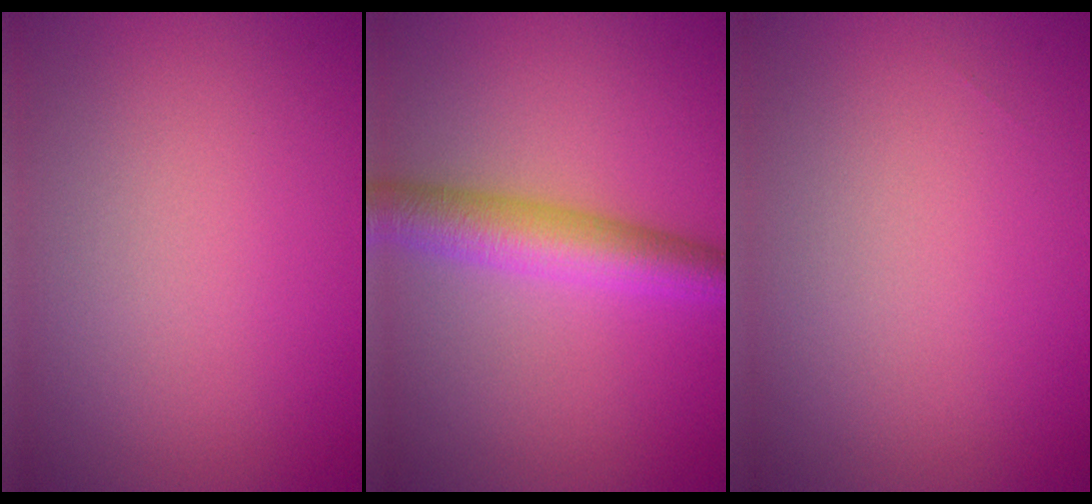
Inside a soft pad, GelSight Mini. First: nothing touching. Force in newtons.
{"total": 4.9, "press": 4.9, "slide": 0.1}
{"total": 0.0}